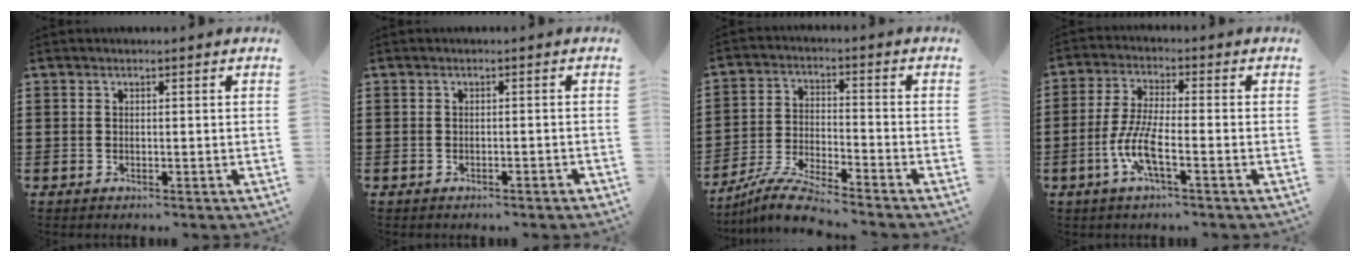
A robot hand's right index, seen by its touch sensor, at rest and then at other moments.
{"total": 0.9, "force": [-0.8, 0.0, 0.4], "torque": [-0.009, -0.002, -0.015]}
{"total": 7.3, "force": [-6.9, 0.0, 2.3], "torque": [-0.057, -0.001, -0.136]}
{"total": 6.9, "force": [-2.8, 1.5, 6.1], "torque": [-0.144, -0.014, -0.060]}